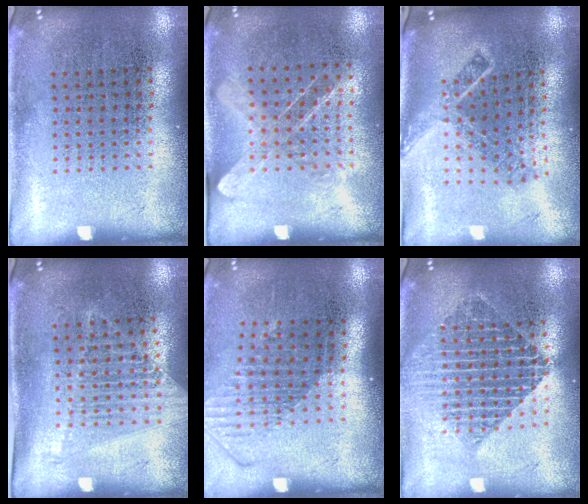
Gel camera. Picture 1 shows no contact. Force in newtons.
{"total": 1.3, "press": 1.0, "slide": 0.7}
{"total": 1.9, "press": 1.3, "slide": 1.4}
{"total": 1.4, "press": 1.2, "slide": 0.6}
{"total": 1.5, "press": 1.2, "slide": 1.0}
{"total": 1.8, "press": 1.6, "slide": 1.0}